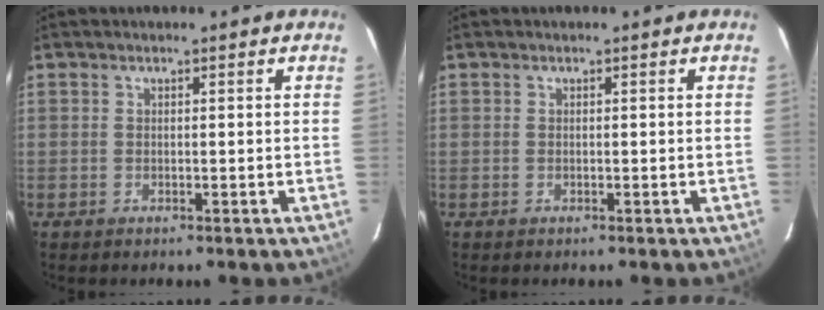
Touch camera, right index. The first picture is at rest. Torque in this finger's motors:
{"motor_torque": [0.01, -0.01, 0.00, 0.00]}